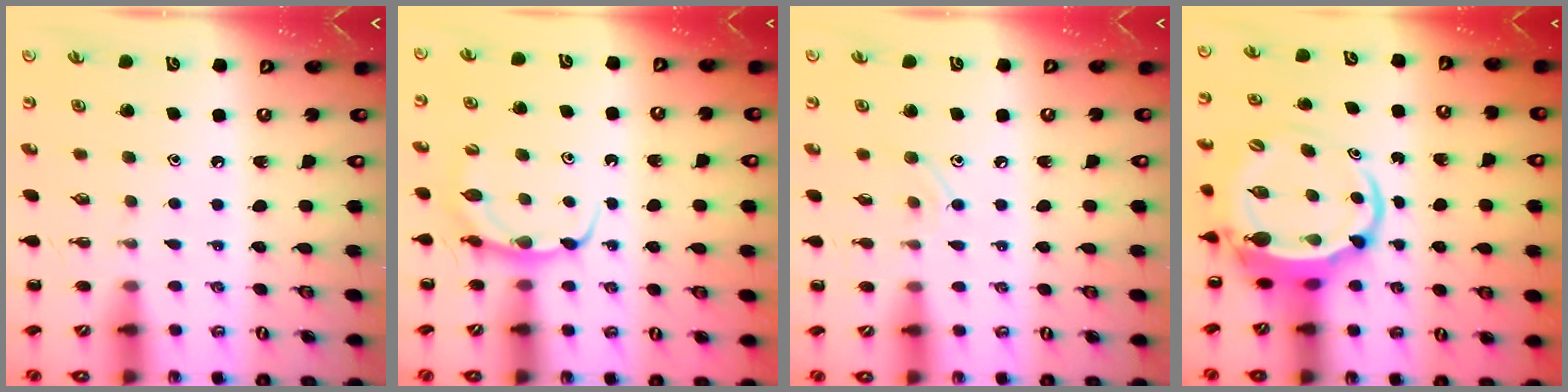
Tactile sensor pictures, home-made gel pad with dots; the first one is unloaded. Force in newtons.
{"total": 6.5, "press": 6.5, "slide": 0.3}
{"total": 6.2, "press": 5.9, "slide": 1.9}
{"total": 7.2, "press": 7.1, "slide": 1.3}